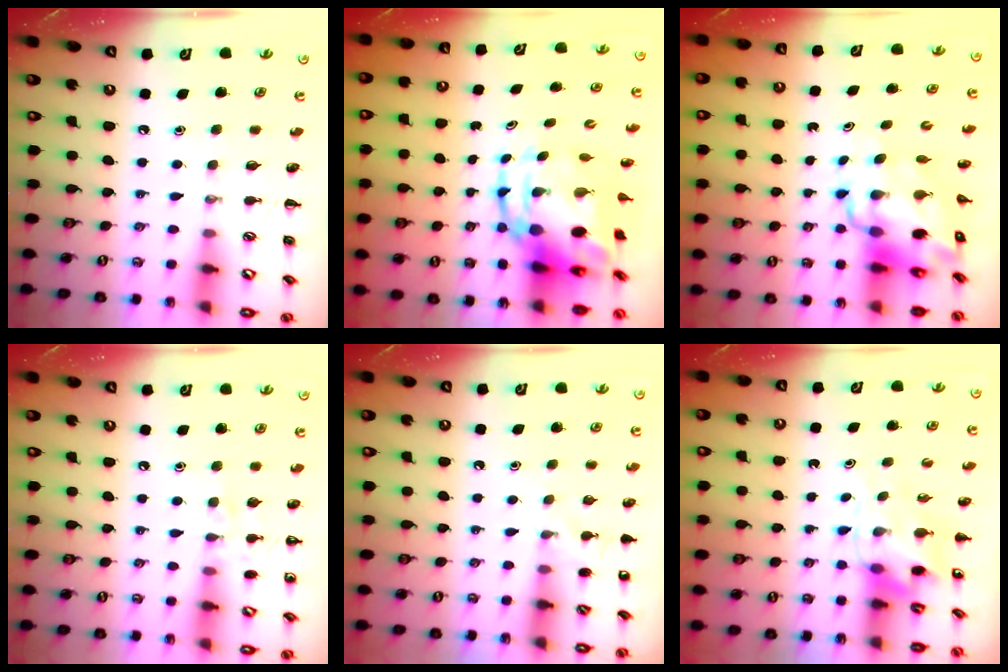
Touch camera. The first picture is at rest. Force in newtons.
{"total": 9.5, "press": 9.2, "slide": 2.4}
{"total": 11.2, "press": 10.9, "slide": 2.9}
{"total": 6.4, "press": 6.1, "slide": 1.8}
{"total": 4.8, "press": 4.5, "slide": 1.4}
{"total": 4.6, "press": 4.6, "slide": 0.5}